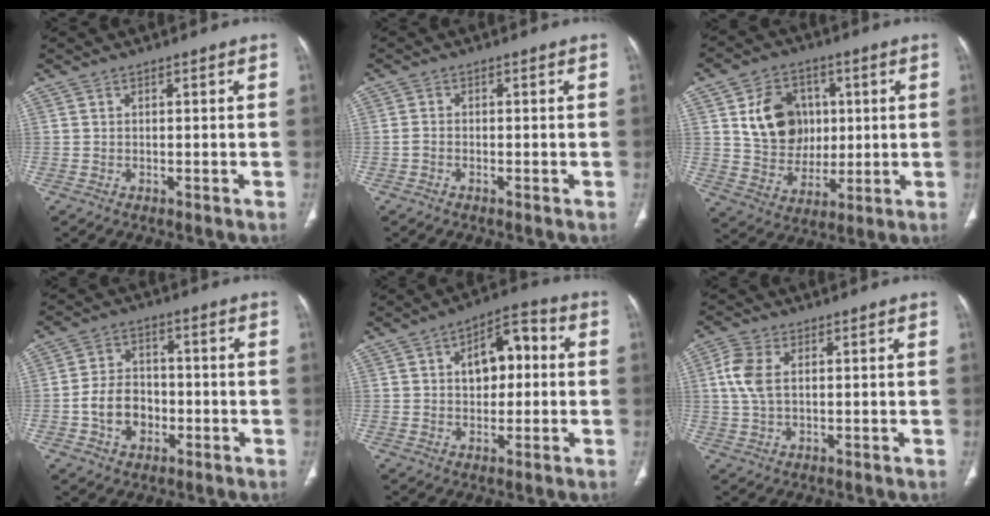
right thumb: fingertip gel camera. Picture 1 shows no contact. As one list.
[{"total": 1.1, "force": [-0.5, 0.7, 0.7], "torque": [-0.018, 0.004, -0.012]}, {"total": 14.2, "force": [3.1, 11.4, 7.8], "torque": [-0.084, -0.009, 0.064]}, {"total": 8.7, "force": [-2.5, 6.7, 5.0], "torque": [-0.068, 0.026, -0.044]}, {"total": 10.0, "force": [1.5, 6.0, 7.9], "torque": [-0.089, 0.027, 0.018]}, {"total": 6.0, "force": [1.0, 3.4, 4.8], "torque": [-0.124, 0.010, 0.019]}]